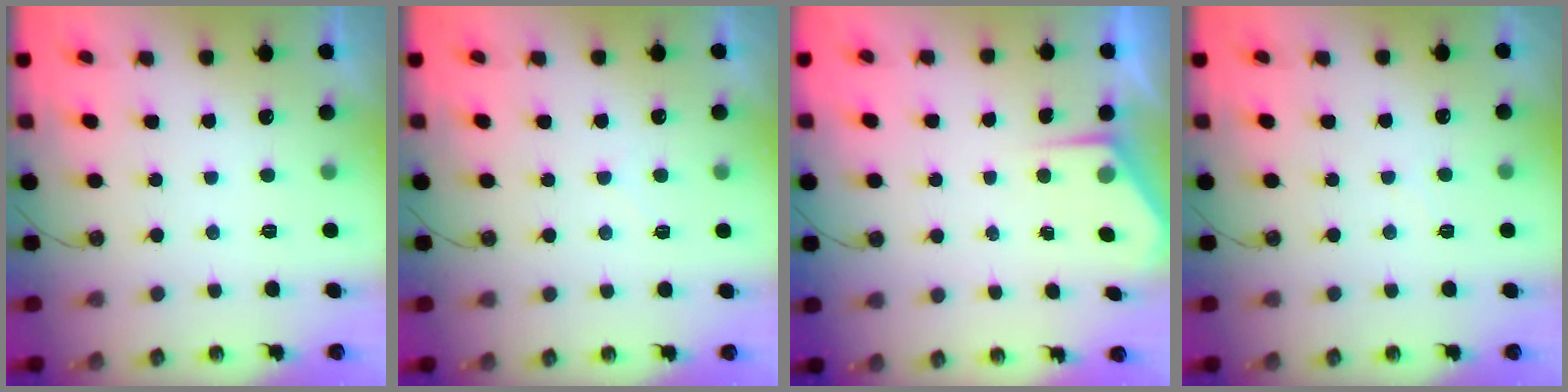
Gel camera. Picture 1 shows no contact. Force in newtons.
{"total": 3.9, "press": 3.8, "slide": 0.6}
{"total": 2.8, "press": 2.8, "slide": 0.4}
{"total": 3.5, "press": 3.5, "slide": 0.6}